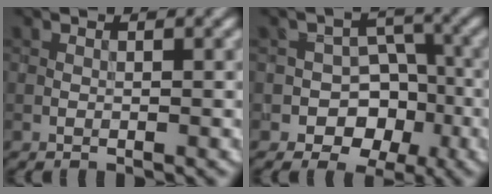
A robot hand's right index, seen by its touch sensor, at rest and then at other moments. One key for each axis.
{"total": 7.1, "fx": -3.1, "fy": 5.8, "fz": 2.6, "tx": -0.002, "ty": 0.005, "tz": -0.072}